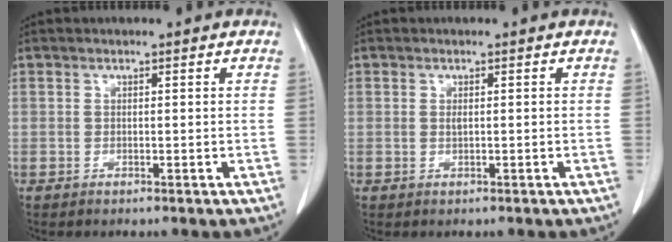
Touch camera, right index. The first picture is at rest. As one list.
[{"total": 0.7, "force": [0.1, 0.2, 0.7], "torque": [-0.017, -0.003, 0.002]}]